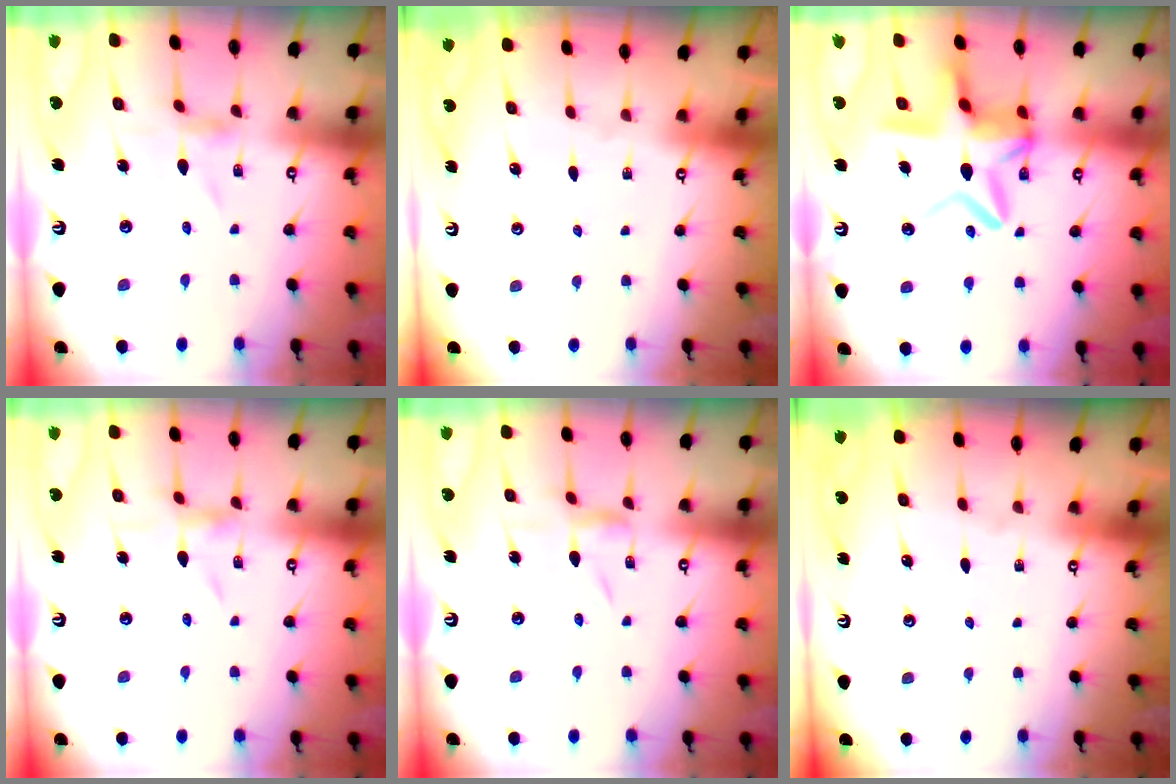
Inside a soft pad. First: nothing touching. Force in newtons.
{"total": 0.0}
{"total": 14.6, "press": 14.5, "slide": 1.4}
{"total": 2.9, "press": 2.9, "slide": 0.4}
{"total": 1.6, "press": 1.6, "slide": 0.3}
{"total": 0.0}